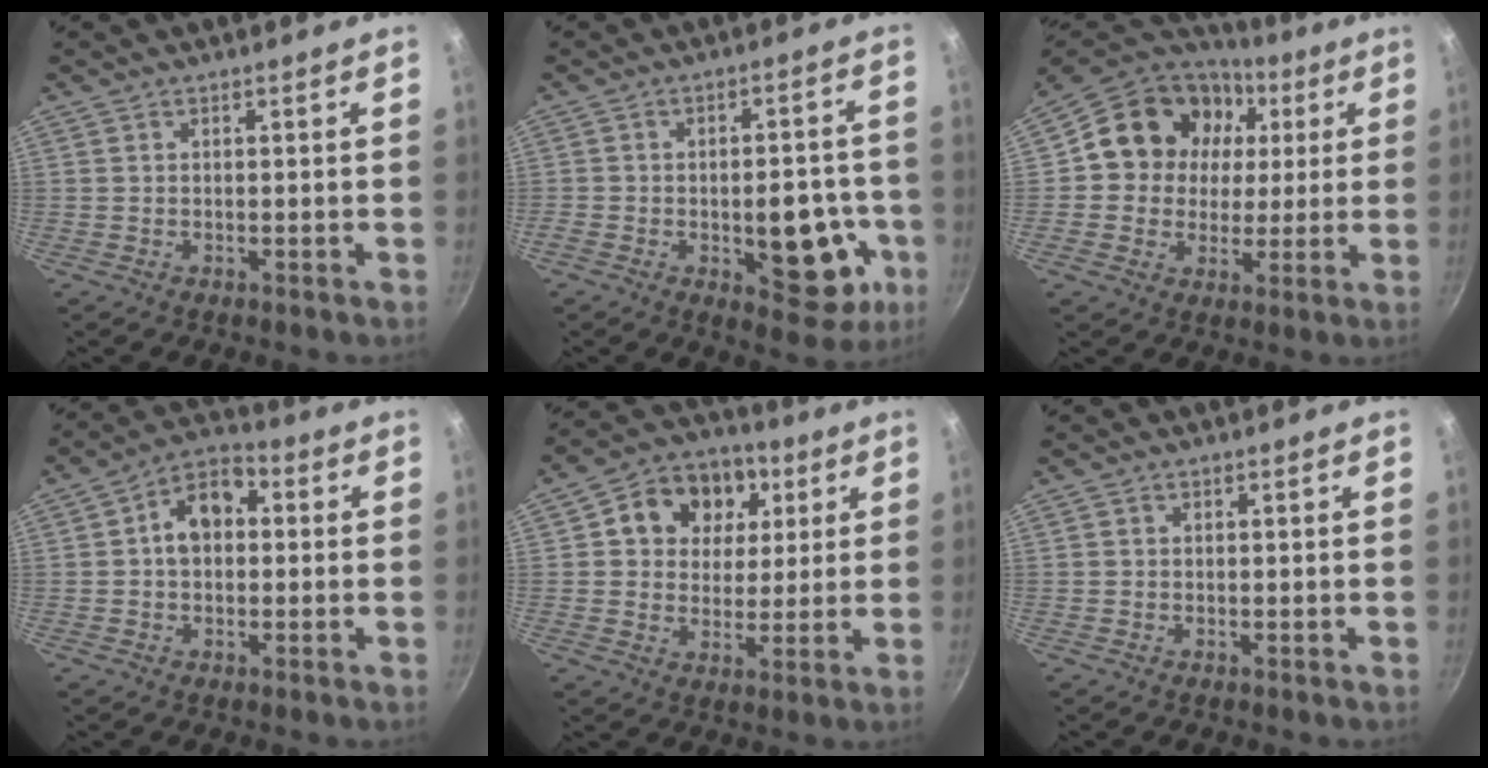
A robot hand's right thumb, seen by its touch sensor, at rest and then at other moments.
{"total": 14.3, "force": [-4.0, 7.4, 11.6], "torque": [-0.095, 0.019, -0.047]}
{"total": 16.9, "force": [3.9, 14.7, 7.5], "torque": [-0.109, 0.016, 0.053]}
{"total": 9.1, "force": [1.0, 6.5, 6.3], "torque": [-0.065, 0.027, 0.001]}
{"total": 13.7, "force": [4.3, 11.2, 6.6], "torque": [-0.081, 0.005, 0.056]}
{"total": 0.0}